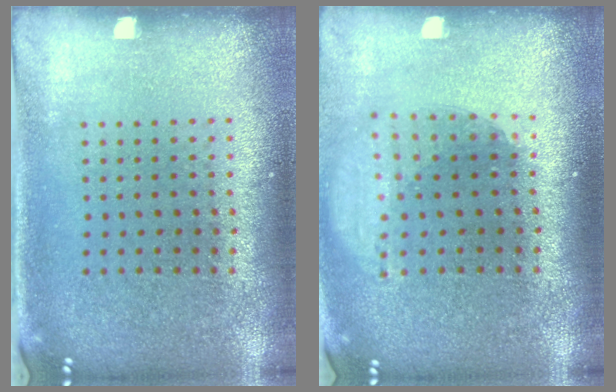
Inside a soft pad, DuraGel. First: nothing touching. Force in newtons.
{"total": 1.8, "press": 1.4, "slide": 1.2}